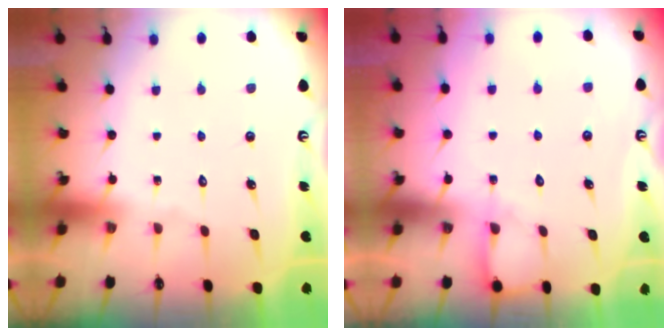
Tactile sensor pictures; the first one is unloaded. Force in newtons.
{"total": 3.8, "press": 3.8, "slide": 0.4}